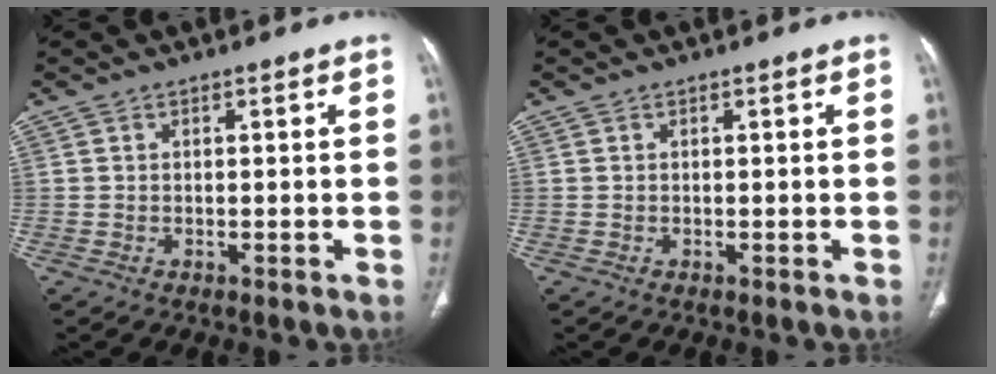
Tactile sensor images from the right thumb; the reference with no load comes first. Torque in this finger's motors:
{"motor_torque": [0.00, 0.00, -0.27, 0.27, 0.01]}